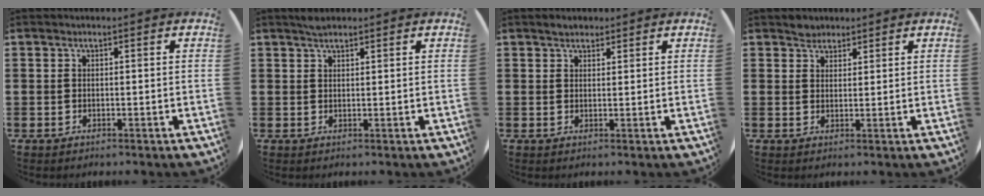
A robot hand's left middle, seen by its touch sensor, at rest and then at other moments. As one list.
[{"total": 1.5, "force": [1.4, 0.4, 0.5], "torque": [-0.012, 0.003, 0.026]}, {"total": 1.6, "force": [1.5, 0.6, 0.3], "torque": [-0.008, 0.004, 0.028]}, {"total": 2.2, "force": [2.0, 0.9, -0.1], "torque": [0.008, 0.000, 0.038]}]